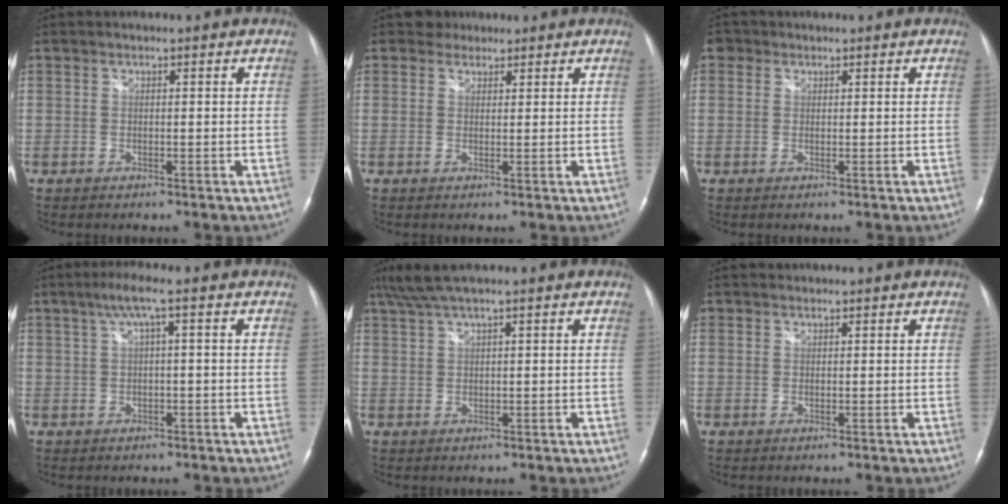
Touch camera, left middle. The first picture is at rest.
{"total": 2.1, "force": [1.6, 1.2, -0.4], "torque": [0.008, 0.008, 0.022]}
{"total": 1.7, "force": [0.8, 1.4, 0.2], "torque": [0.001, 0.007, 0.010]}
{"total": 3.6, "force": [1.1, -0.3, 3.4], "torque": [-0.068, 0.019, 0.024]}
{"total": 4.3, "force": [3.2, -0.3, 2.9], "torque": [-0.070, 0.028, 0.067]}
{"total": 1.1, "force": [0.9, 0.5, -0.4], "torque": [0.003, 0.003, 0.013]}